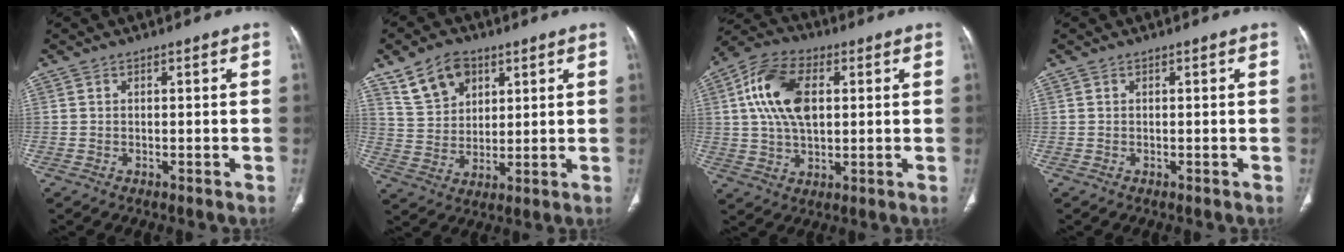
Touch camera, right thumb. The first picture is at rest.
{"total": 9.6, "force": [5.4, 6.6, 4.5], "torque": [-0.059, -0.017, 0.107]}
{"total": 13.8, "force": [2.9, 8.2, 10.7], "torque": [-0.197, 0.008, 0.050]}
{"total": 0.0}